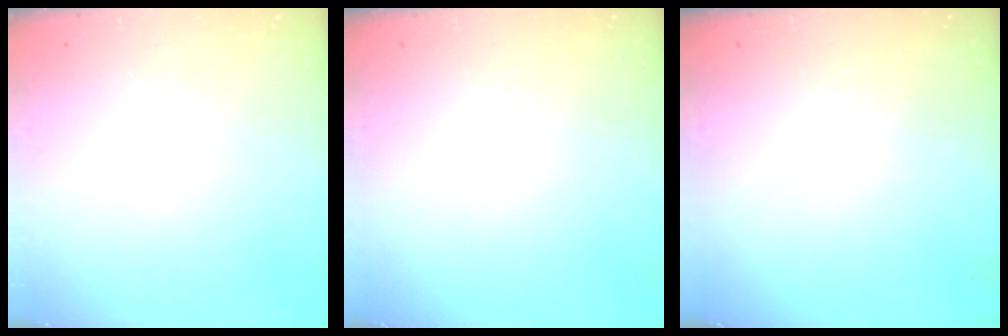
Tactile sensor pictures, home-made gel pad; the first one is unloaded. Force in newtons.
{"total": 0.0}
{"total": 0.0}